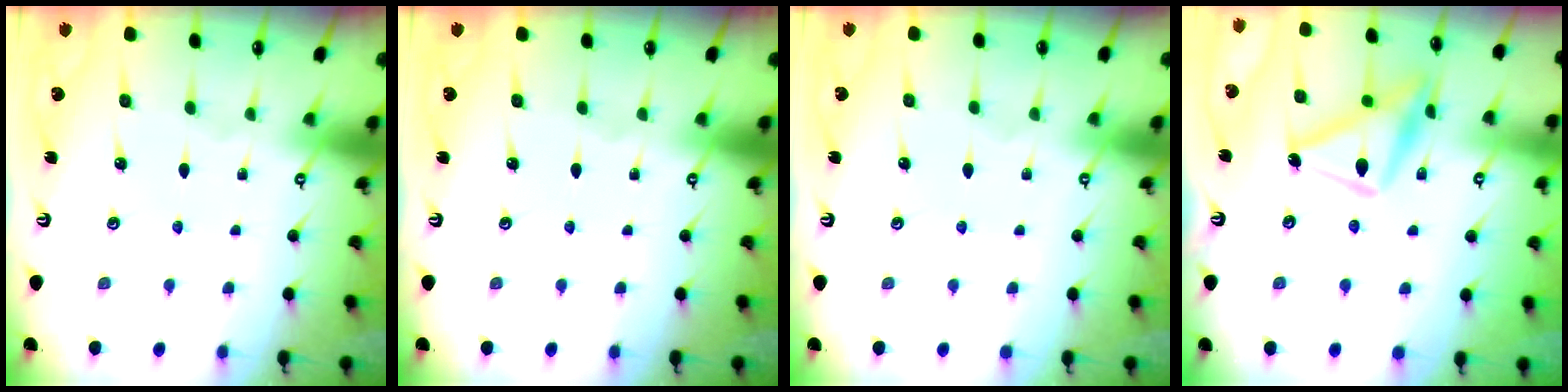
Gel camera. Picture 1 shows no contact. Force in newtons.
{"total": 0.0}
{"total": 3.8, "press": 3.8, "slide": 0.1}
{"total": 16.2, "press": 16.1, "slide": 1.1}